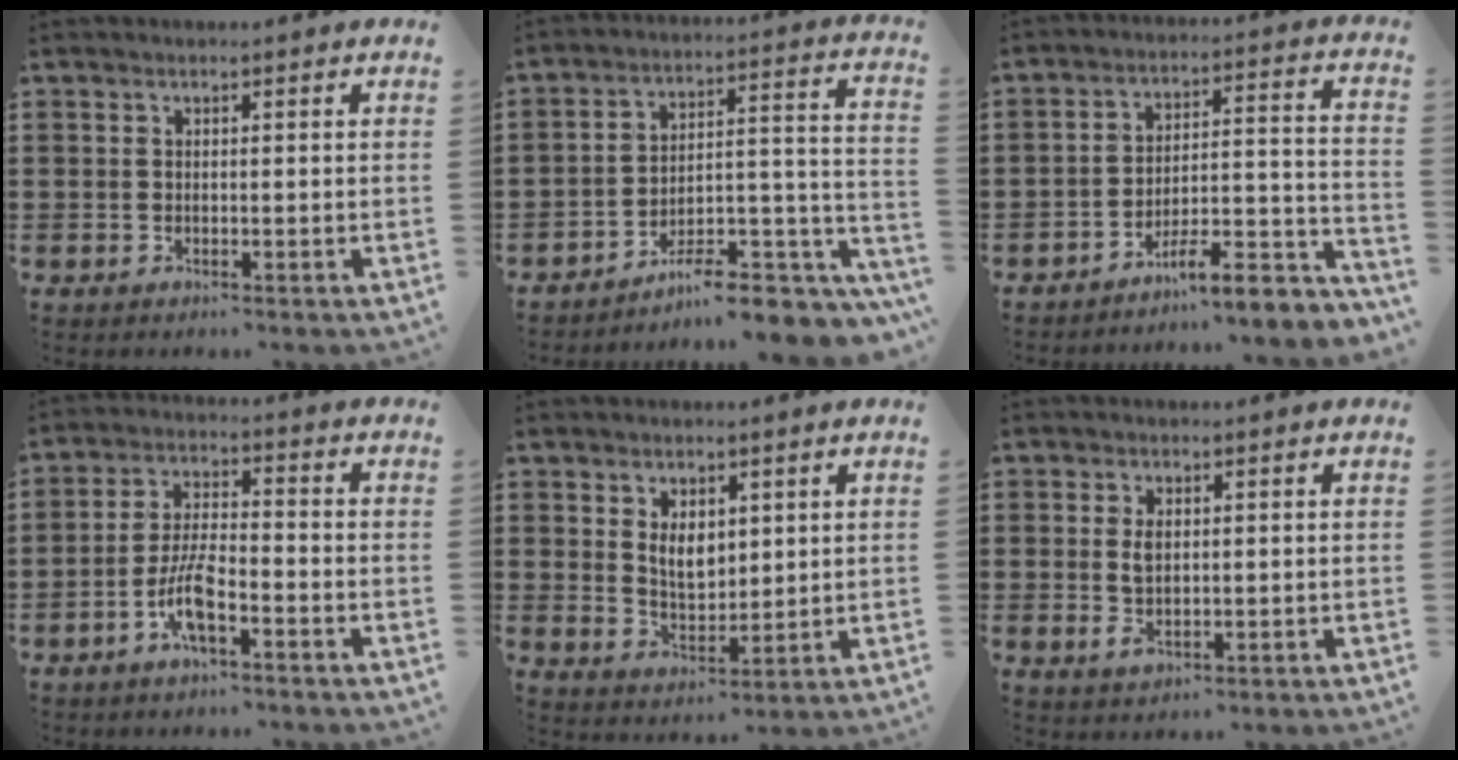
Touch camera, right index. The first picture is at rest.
{"total": 9.3, "force": [-7.6, 2.7, 4.6], "torque": [-0.056, 0.022, -0.138]}
{"total": 7.7, "force": [-6.4, 1.3, 4.0], "torque": [-0.057, 0.000, -0.121]}
{"total": 6.6, "force": [-3.5, 1.8, 5.3], "torque": [-0.127, -0.006, -0.072]}
{"total": 4.7, "force": [1.8, 3.0, 3.1], "torque": [-0.055, 0.003, 0.028]}
{"total": 3.3, "force": [0.3, 1.6, 2.8], "torque": [-0.066, 0.002, 0.003]}